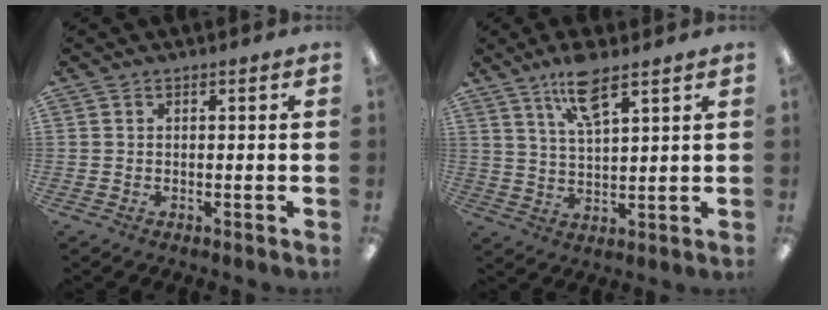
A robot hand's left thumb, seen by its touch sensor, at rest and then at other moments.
{"total": 9.2, "force": [6.5, 2.7, 6.0], "torque": [-0.116, -0.019, 0.113]}